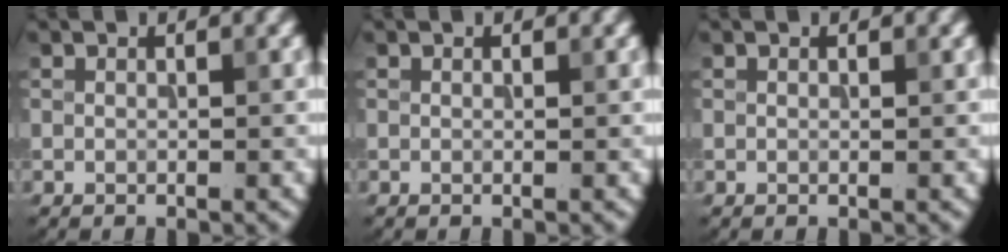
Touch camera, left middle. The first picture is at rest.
{"total": 0.0}
{"total": 0.0}